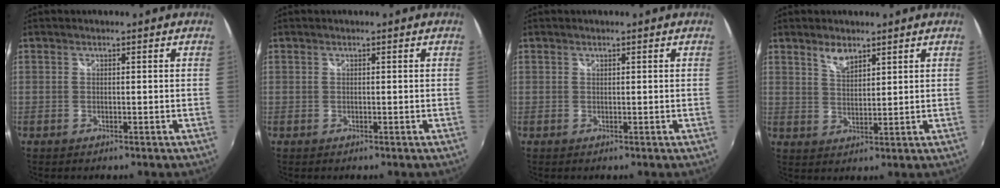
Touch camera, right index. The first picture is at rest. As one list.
[{"total": 0.0}, {"total": 0.0}, {"total": 3.9, "force": [2.9, 1.6, 2.1], "torque": [-0.034, 0.000, 0.051]}]